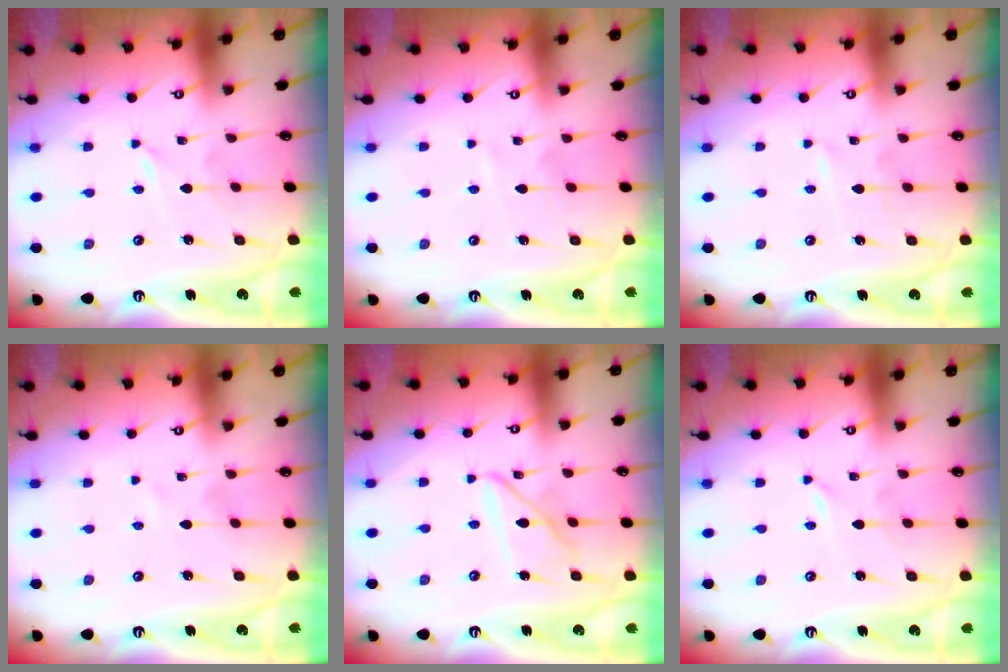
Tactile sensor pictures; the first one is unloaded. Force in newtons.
{"total": 2.2, "press": 2.2, "slide": 0.2}
{"total": 1.6, "press": 1.6, "slide": 0.2}
{"total": 0.0}
{"total": 9.2, "press": 9.2, "slide": 0.7}
{"total": 0.0}